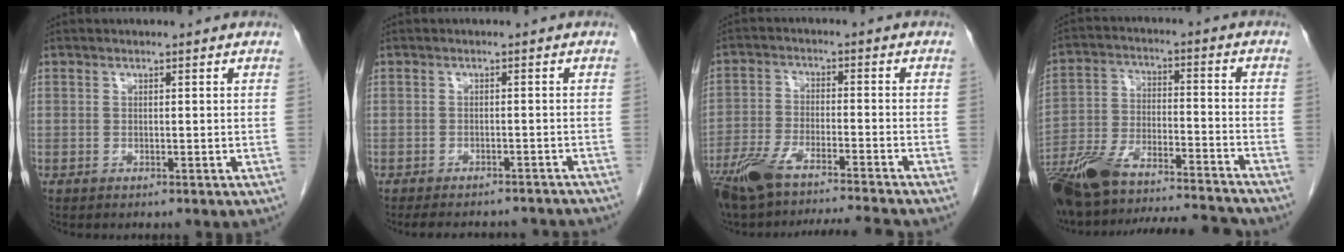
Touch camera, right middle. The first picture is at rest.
{"total": 11.6, "force": [-10.6, 2.9, 3.5], "torque": [-0.051, 0.005, -0.115]}
{"total": 13.9, "force": [-12.0, 0.2, 7.1], "torque": [-0.131, -0.012, -0.200]}
{"total": 22.5, "force": [-19.9, 2.8, 10.2], "torque": [-0.197, -0.006, -0.319]}